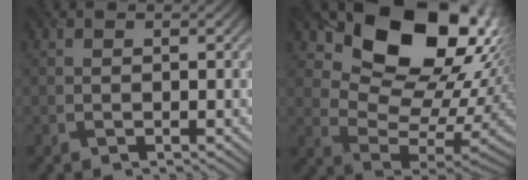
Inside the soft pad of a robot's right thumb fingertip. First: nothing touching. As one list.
[{"total": 17.4, "force": [9.1, 10.5, 10.4], "torque": [-0.172, 0.006, 0.169]}]